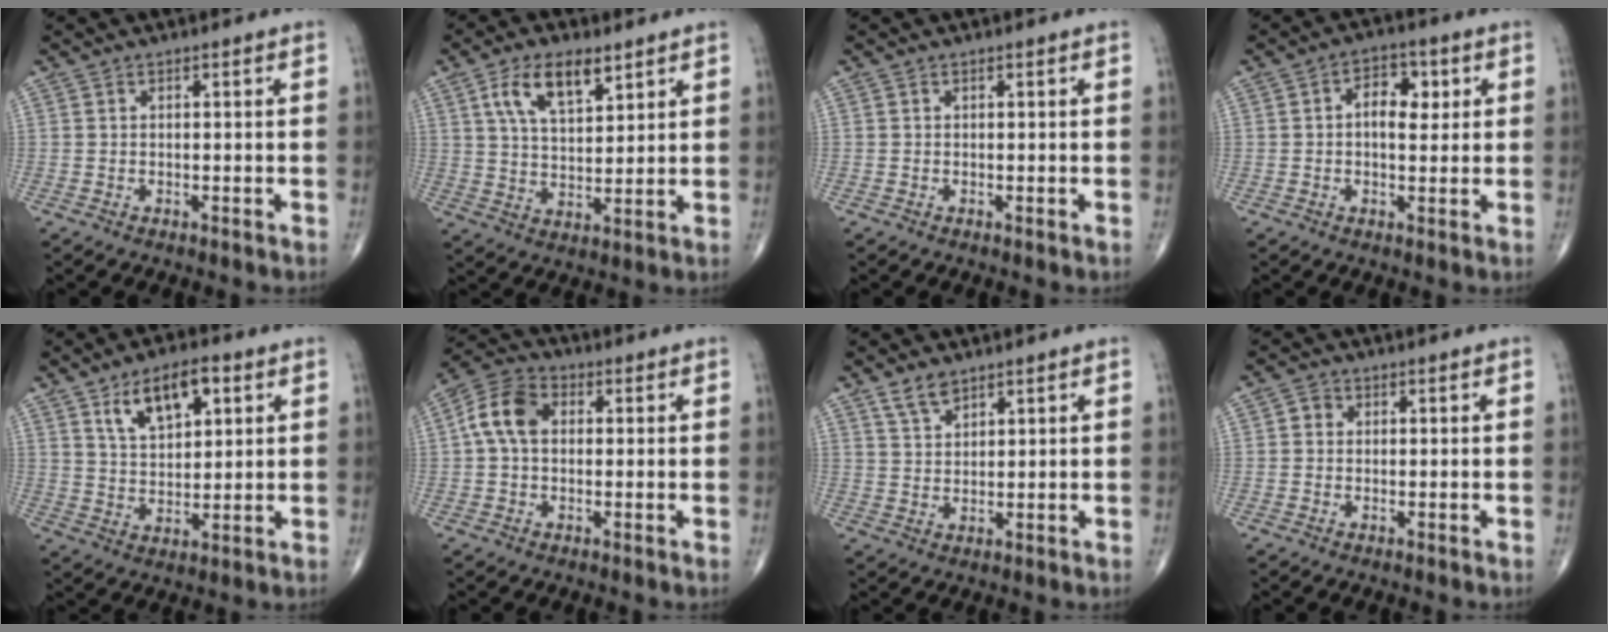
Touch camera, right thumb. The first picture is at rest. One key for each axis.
{"total": 10.0, "fx": 5.3, "fy": 4.6, "fz": 7.2, "tx": -0.119, "ty": -0.018, "tz": 0.101}
{"total": 0.0}
{"total": 6.4, "fx": 1.1, "fy": 3.9, "fz": 5.0, "tx": -0.052, "ty": 0.006, "tz": 0.010}
{"total": 10.2, "fx": 4.8, "fy": 5.0, "fz": 7.5, "tx": -0.105, "ty": -0.015, "tz": 0.086}
{"total": 8.2, "fx": 0.9, "fy": 5.7, "fz": 5.9, "tx": -0.114, "ty": 0.027, "tz": 0.008}
{"total": 3.9, "fx": 2.9, "fy": 1.9, "fz": 1.8, "tx": -0.025, "ty": -0.017, "tz": 0.060}
{"total": 1.8, "fx": 0.1, "fy": 1.6, "fz": 0.8, "tx": -0.004, "ty": 0.004, "tz": -0.002}